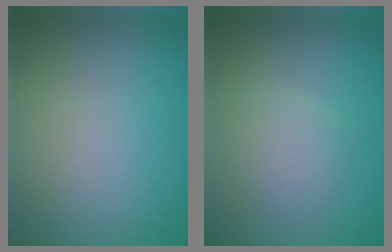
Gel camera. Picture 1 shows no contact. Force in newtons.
{"total": 2.3, "press": 2.3, "slide": 0.2}